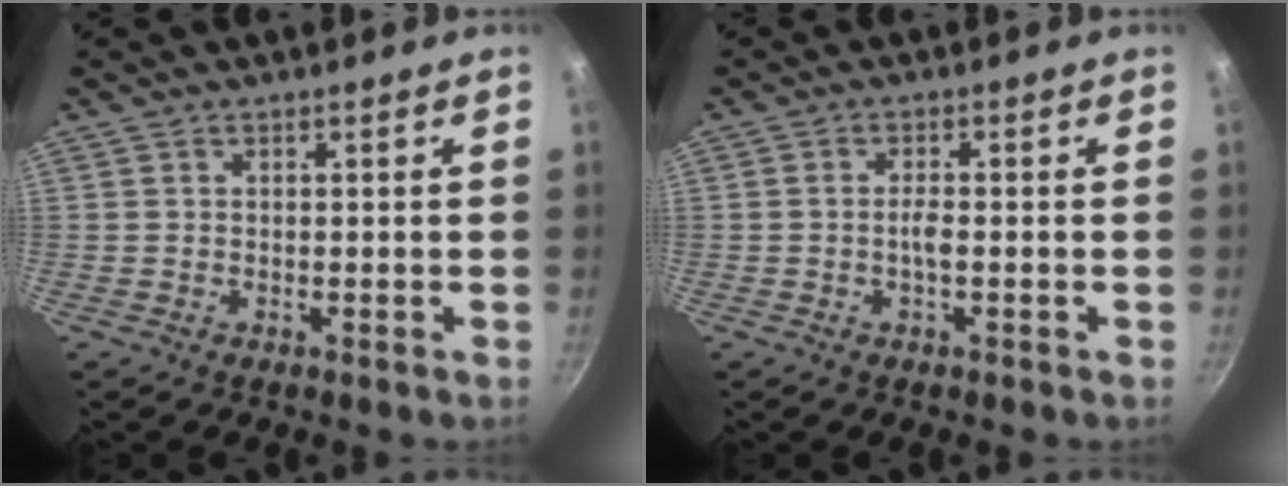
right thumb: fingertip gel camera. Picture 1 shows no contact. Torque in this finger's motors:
{"motor_torque": [0.05, -0.06, 0.36, 0.38, -0.01]}